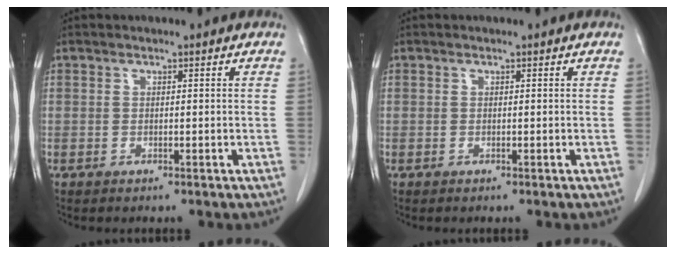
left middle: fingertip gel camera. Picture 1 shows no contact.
{"total": 0.0}